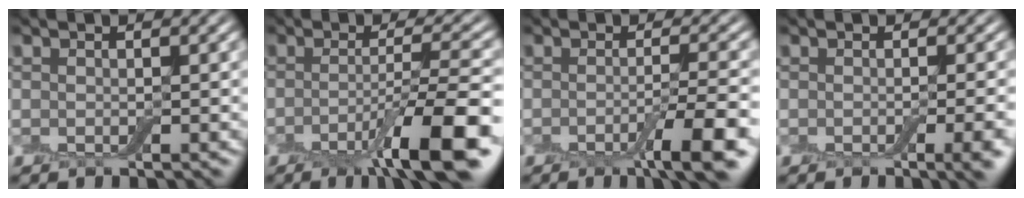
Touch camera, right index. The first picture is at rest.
{"total": 8.2, "force": [-3.9, 1.2, 7.1], "torque": [-0.101, 0.007, -0.068]}
{"total": 5.4, "force": [-2.6, 0.9, 4.7], "torque": [-0.066, -0.001, -0.042]}
{"total": 4.5, "force": [-1.9, 1.5, 3.9], "torque": [-0.037, -0.008, -0.018]}